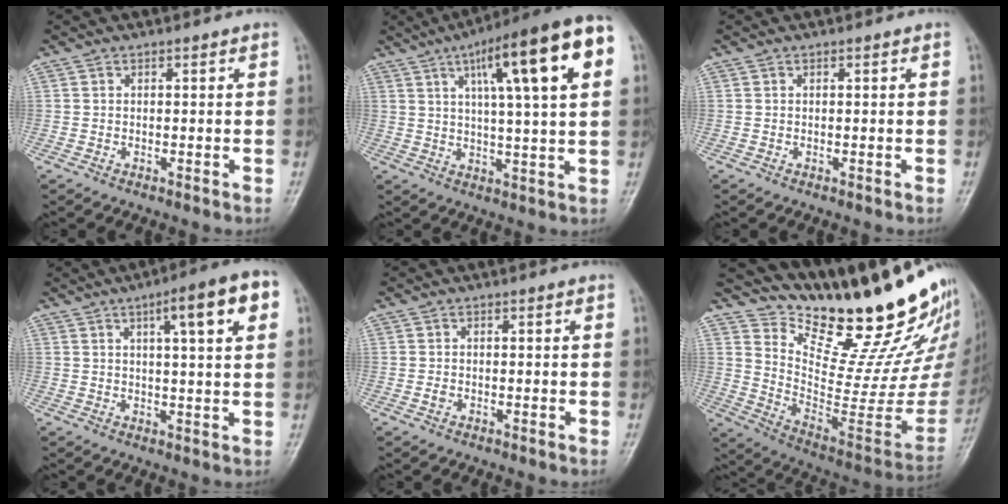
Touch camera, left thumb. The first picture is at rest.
{"total": 19.0, "force": [7.0, 3.3, 17.4], "torque": [-0.245, 0.006, 0.099]}
{"total": 0.0}
{"total": 10.8, "force": [4.2, 2.0, 9.7], "torque": [-0.130, 0.007, 0.055]}
{"total": 0.7, "force": [-0.1, 0.6, 0.3], "torque": [-0.004, 0.005, -0.001]}
{"total": 26.6, "force": [22.4, 6.3, 12.9], "torque": [-0.150, -0.181, 0.333]}